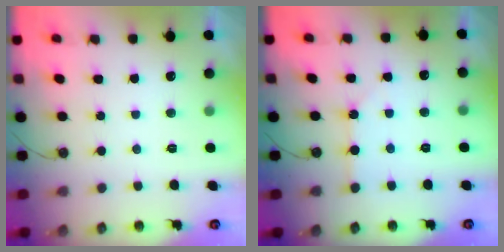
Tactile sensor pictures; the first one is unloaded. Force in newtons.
{"total": 1.3, "press": 1.3, "slide": 0.2}